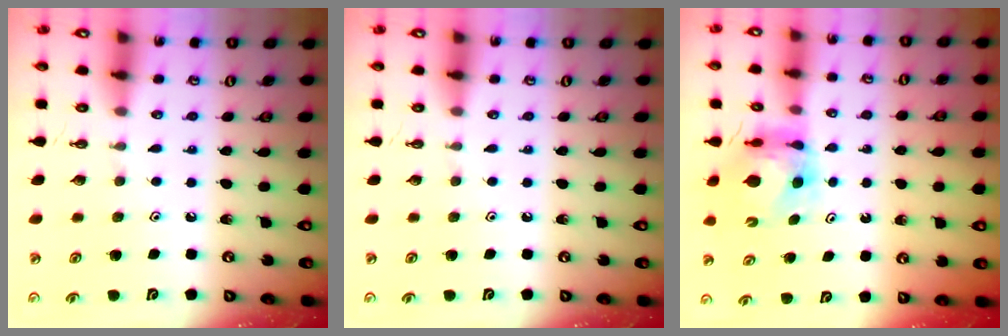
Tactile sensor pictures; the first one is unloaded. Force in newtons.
{"total": 0.0}
{"total": 6.6, "press": 6.5, "slide": 0.8}